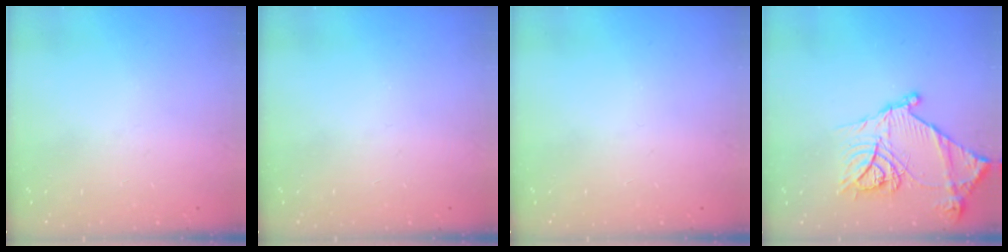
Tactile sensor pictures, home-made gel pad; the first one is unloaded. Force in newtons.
{"total": 0.0}
{"total": 0.0}
{"total": 18.1, "press": 18.1, "slide": 1.2}